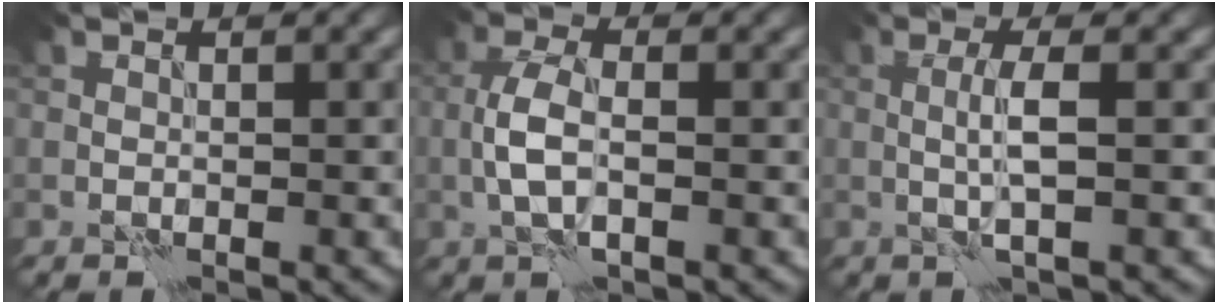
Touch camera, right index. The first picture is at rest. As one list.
[{"total": 3.5, "force": [-0.6, 1.5, 3.1], "torque": [-0.069, 0.004, -0.017]}, {"total": 2.6, "force": [0.1, 0.2, 2.5], "torque": [-0.052, 0.003, -0.001]}]